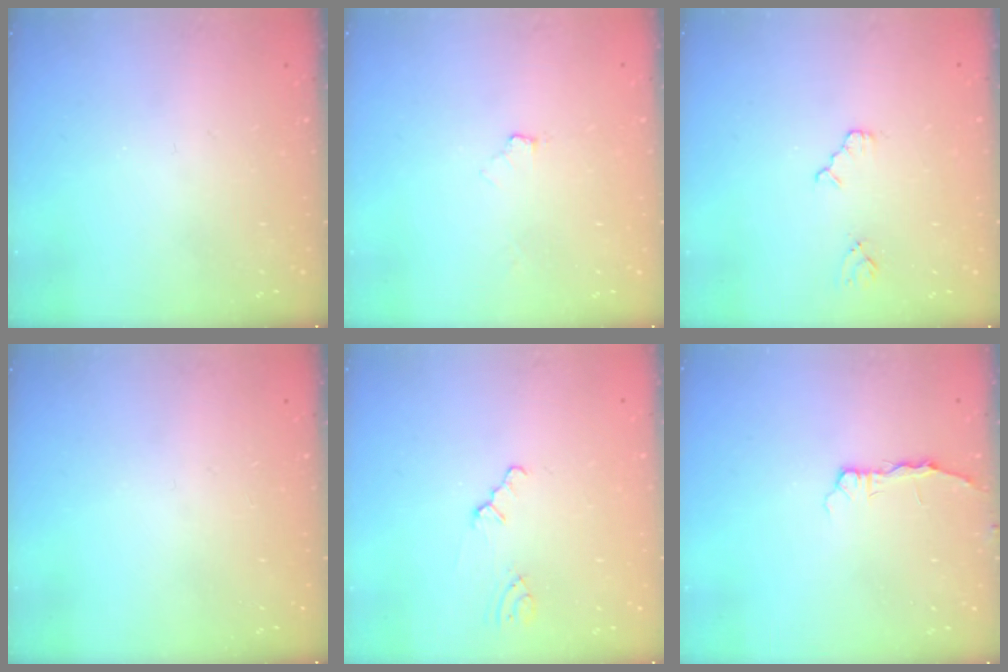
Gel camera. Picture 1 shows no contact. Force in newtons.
{"total": 3.9, "press": 2.3, "slide": 3.1}
{"total": 2.3, "press": 2.3, "slide": 0.4}
{"total": 0.0}
{"total": 0.9, "press": 0.8, "slide": 0.2}
{"total": 2.6, "press": 2.6, "slide": 0.3}